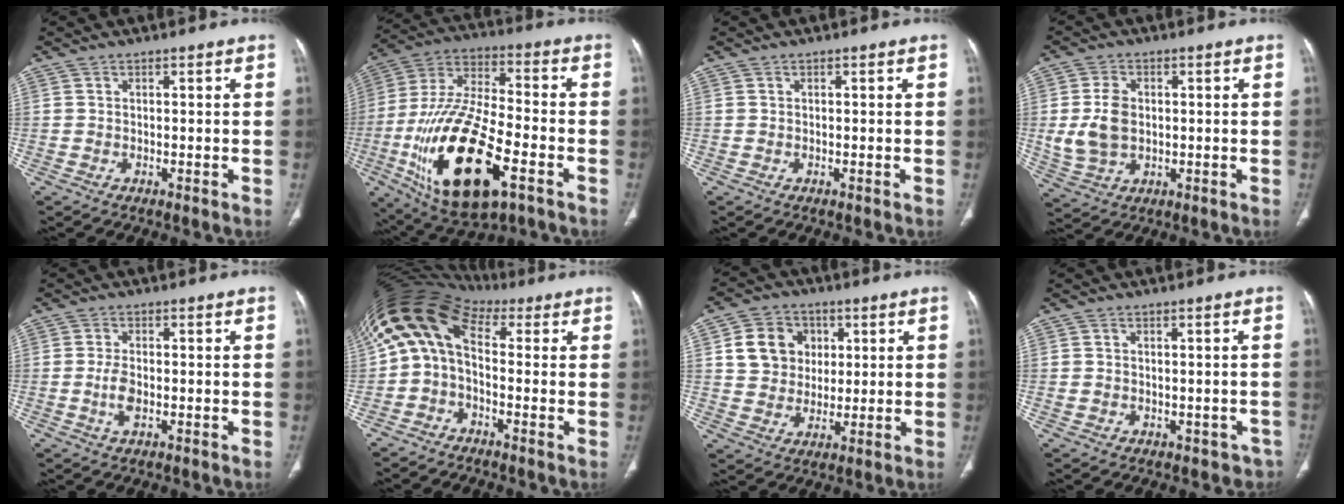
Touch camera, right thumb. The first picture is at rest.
{"total": 25.0, "force": [-9.1, 10.2, 20.9], "torque": [-0.427, 0.017, -0.151]}
{"total": 0.0}
{"total": 8.3, "force": [0.3, 5.9, 5.8], "torque": [-0.110, 0.000, 0.017]}
{"total": 3.6, "force": [-0.8, 1.8, 3.0], "torque": [-0.066, 0.004, -0.015]}
{"total": 11.3, "force": [1.8, 7.0, 8.7], "torque": [-0.163, 0.050, 0.022]}
{"total": 10.6, "force": [2.9, 9.2, 4.5], "torque": [-0.046, -0.002, 0.051]}
{"total": 4.1, "force": [-1.4, 3.5, 1.5], "torque": [-0.005, 0.022, -0.007]}